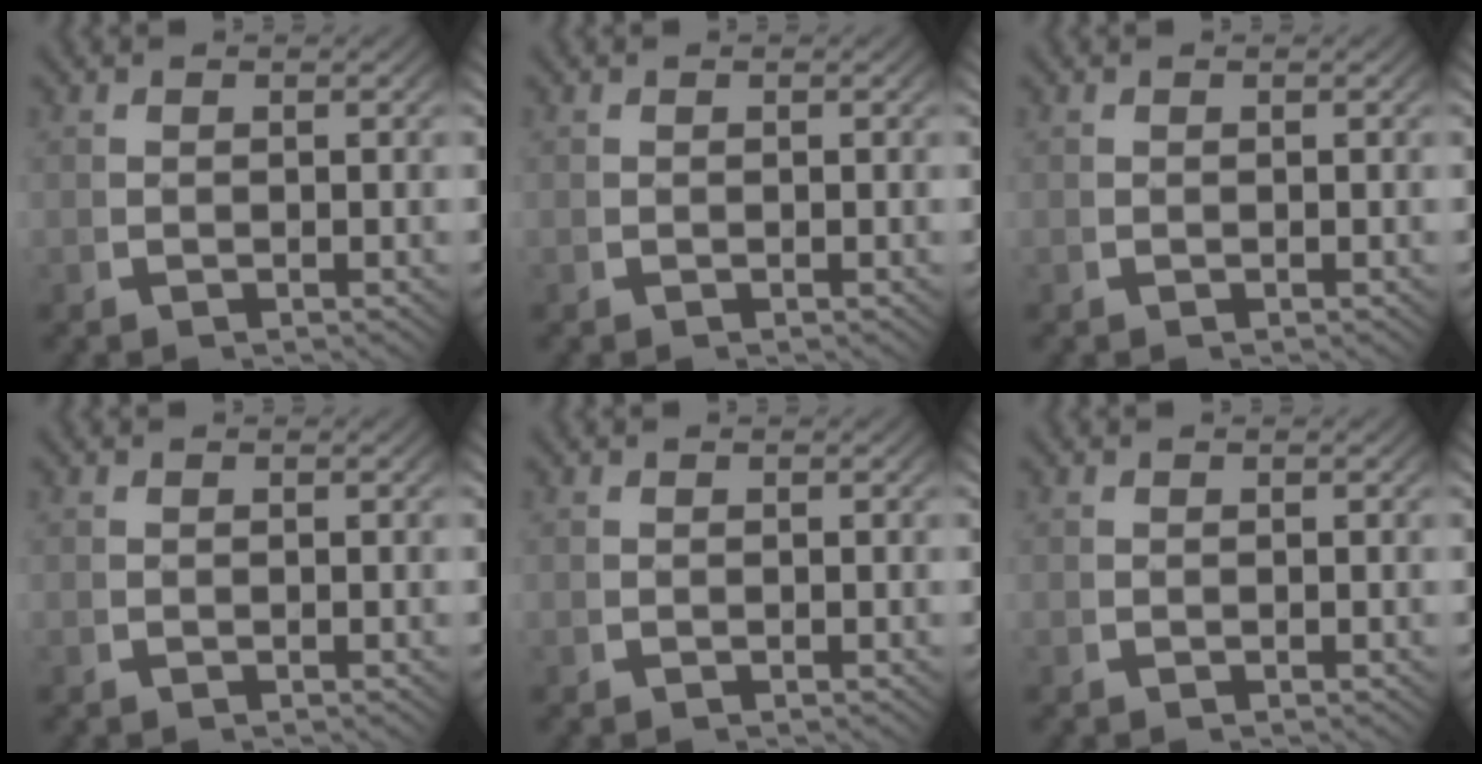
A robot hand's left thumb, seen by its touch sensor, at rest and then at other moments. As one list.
[{"total": 0.0}, {"total": 0.0}, {"total": 0.0}, {"total": 0.0}, {"total": 0.0}]